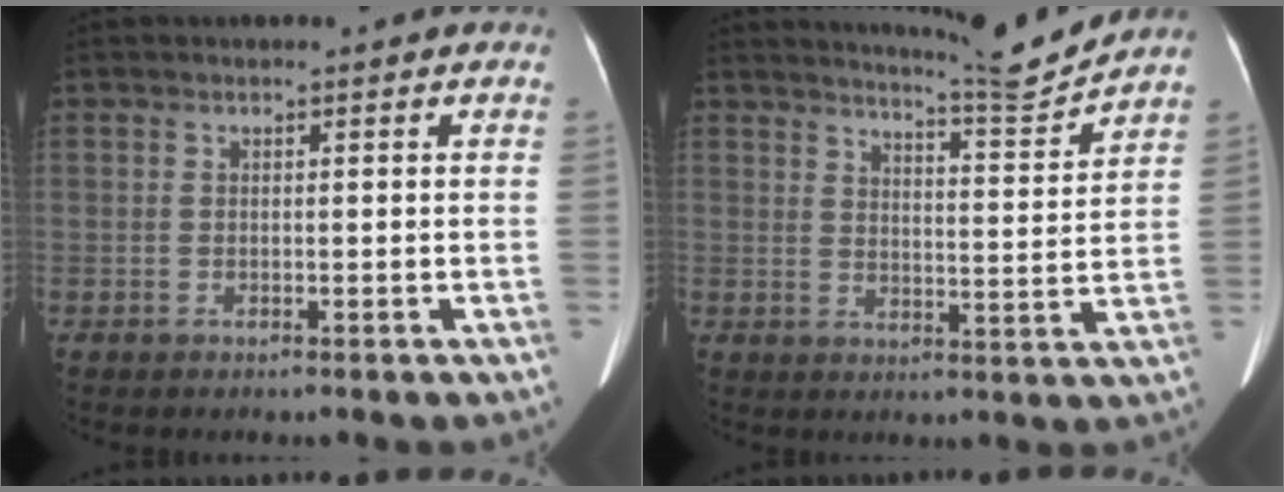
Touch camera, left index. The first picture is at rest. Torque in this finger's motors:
{"motor_torque": [0.03, -0.34, -0.02, 0.05]}